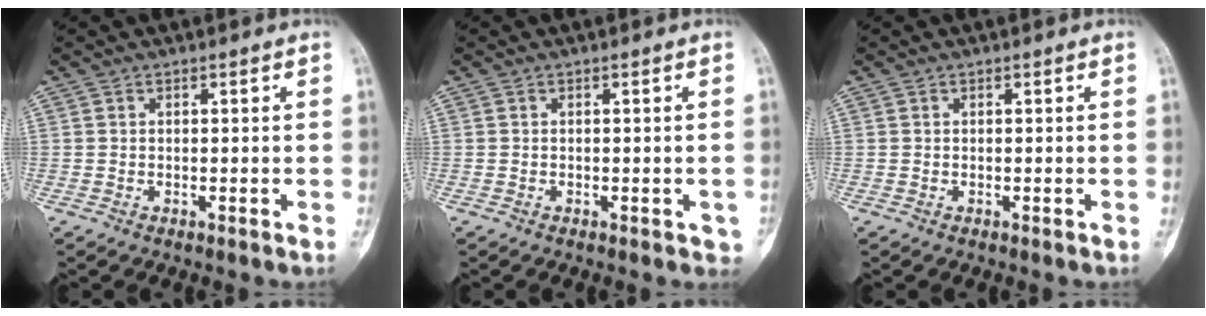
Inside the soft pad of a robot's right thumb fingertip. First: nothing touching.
{"total": 1.7, "force": [-0.7, 0.9, 1.3], "torque": [-0.004, 0.002, -0.007]}
{"total": 0.0}